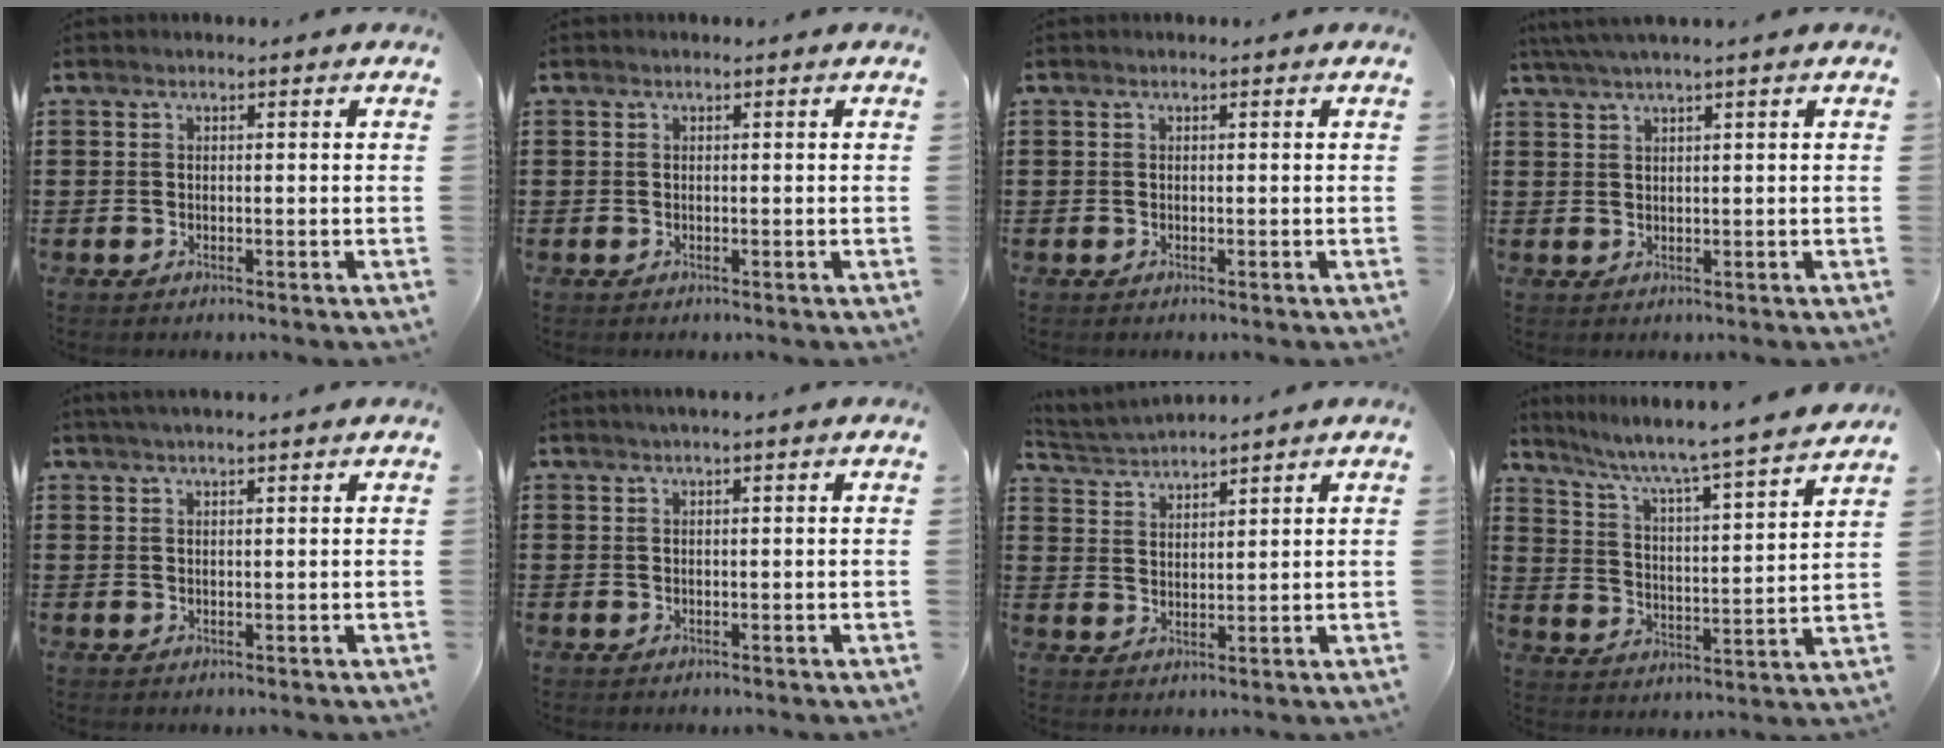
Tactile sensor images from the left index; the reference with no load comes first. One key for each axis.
{"total": 0.0}
{"total": 0.0}
{"total": 2.2, "fx": 1.5, "fy": -0.3, "fz": 1.6, "tx": -0.032, "ty": 0.001, "tz": 0.027}
{"total": 1.3, "fx": 1.0, "fy": -0.1, "fz": 0.8, "tx": -0.017, "ty": -0.002, "tz": 0.019}
{"total": 0.7, "fx": 0.2, "fy": -0.1, "fz": 0.7, "tx": -0.010, "ty": -0.001, "tz": 0.004}
{"total": 3.0, "fx": 3.0, "fy": 0.0, "fz": -0.1, "tx": -0.011, "ty": -0.009, "tz": 0.054}
{"total": 5.1, "fx": 4.5, "fy": -0.6, "fz": 2.5, "tx": -0.070, "ty": -0.047, "tz": 0.063}